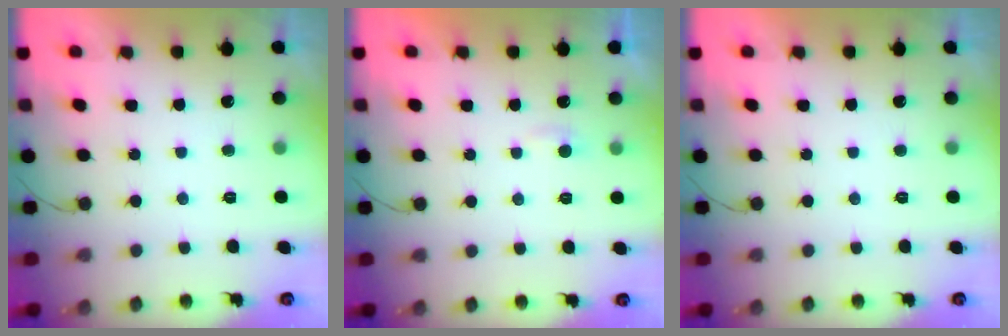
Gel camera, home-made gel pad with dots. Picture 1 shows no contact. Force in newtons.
{"total": 2.2, "press": 2.2, "slide": 0.2}
{"total": 0.0}